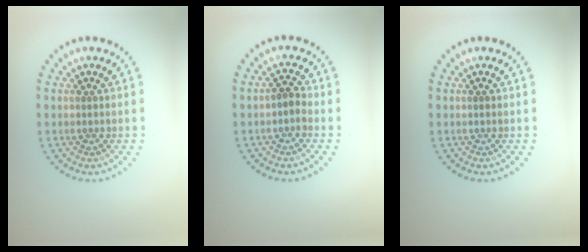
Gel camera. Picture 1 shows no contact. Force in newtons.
{"total": 1.3, "press": 1.2, "slide": 0.6}
{"total": 0.5, "press": 0.5, "slide": 0.1}